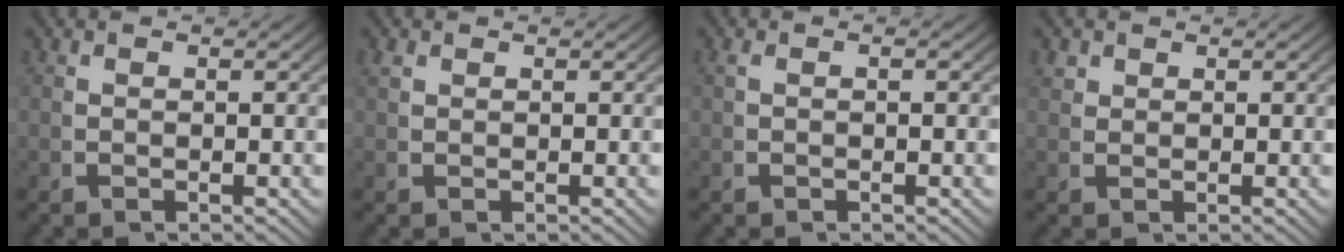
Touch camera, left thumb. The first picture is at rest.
{"total": 0.8, "force": [0.7, 0.3, 0.2], "torque": [-0.008, -0.004, 0.020]}
{"total": 0.6, "force": [0.0, 0.2, 0.5], "torque": [-0.014, 0.000, 0.002]}
{"total": 1.4, "force": [1.0, 0.9, 0.4], "torque": [-0.011, -0.005, 0.028]}